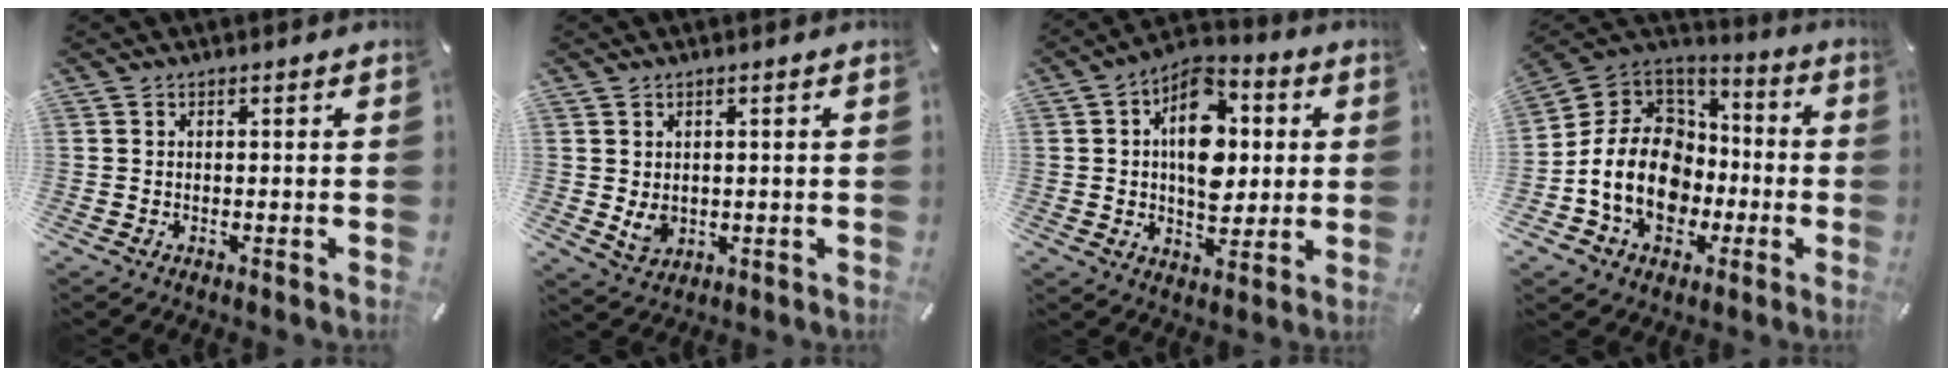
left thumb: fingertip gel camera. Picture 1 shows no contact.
{"total": 3.7, "force": [0.7, 3.1, 1.9], "torque": [-0.034, -0.002, 0.014]}
{"total": 15.0, "force": [2.3, 10.2, 10.8], "torque": [-0.169, -0.003, 0.041]}
{"total": 17.8, "force": [-3.2, 14.2, 10.2], "torque": [-0.224, 0.017, -0.054]}